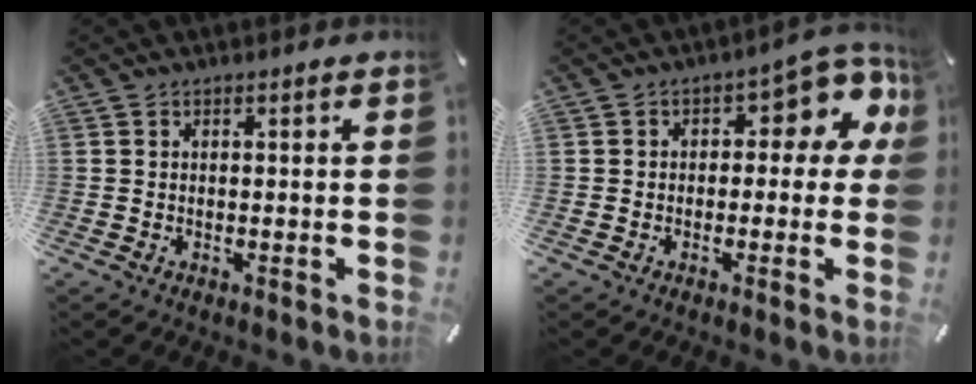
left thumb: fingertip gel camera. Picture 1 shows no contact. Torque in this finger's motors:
{"motor_torque": [0.25, 0.15, 0.28, 0.17, 0.04]}